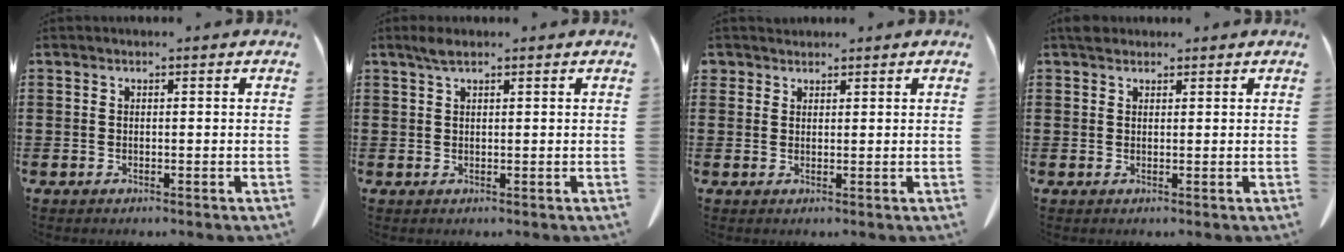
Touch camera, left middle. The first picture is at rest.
{"total": 1.9, "force": [1.2, 0.5, 1.4], "torque": [-0.031, 0.003, 0.020]}
{"total": 1.8, "force": [1.5, 0.9, 0.0], "torque": [-0.005, 0.003, 0.032]}
{"total": 1.8, "force": [1.5, 0.9, 0.5], "torque": [-0.014, 0.005, 0.029]}